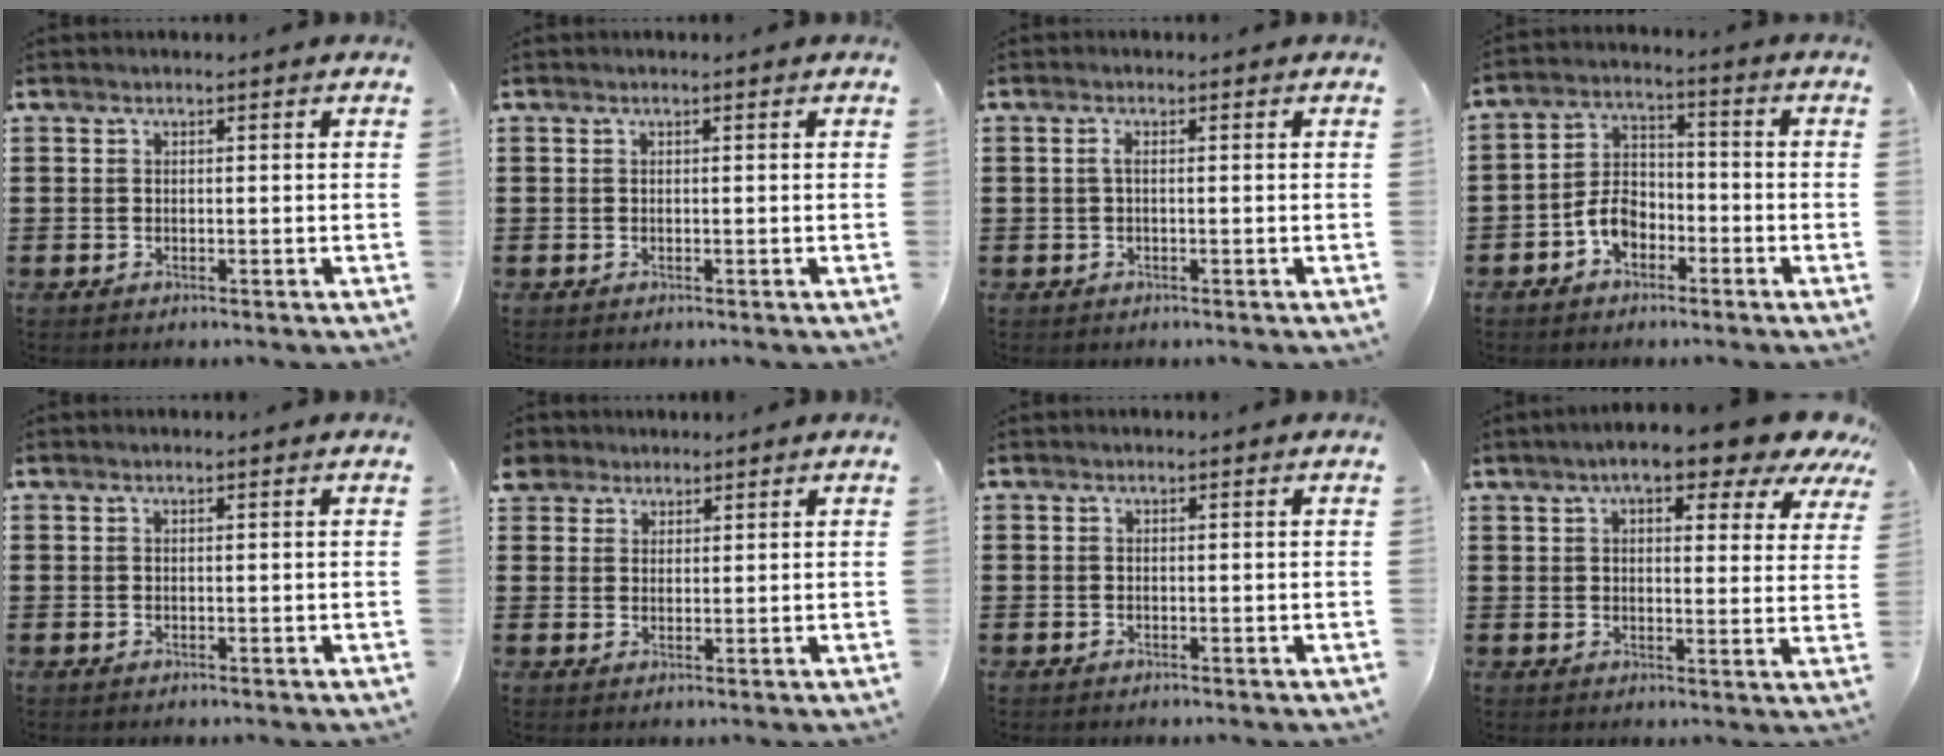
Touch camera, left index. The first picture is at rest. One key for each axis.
{"total": 0.0}
{"total": 1.1, "fx": -0.2, "fy": 0.2, "fz": 1.1, "tx": -0.022, "ty": 0.002, "tz": -0.004}
{"total": 5.6, "fx": -3.0, "fy": 3.7, "fz": 2.9, "tx": -0.074, "ty": 0.010, "tz": -0.064}
{"total": 0.0}
{"total": 3.1, "fx": 2.2, "fy": 2.2, "fz": 0.1, "tx": -0.008, "ty": 0.009, "tz": 0.041}
{"total": 0.0}
{"total": 8.5, "fx": 6.4, "fy": 1.9, "fz": 5.3, "tx": -0.091, "ty": -0.020, "tz": 0.105}